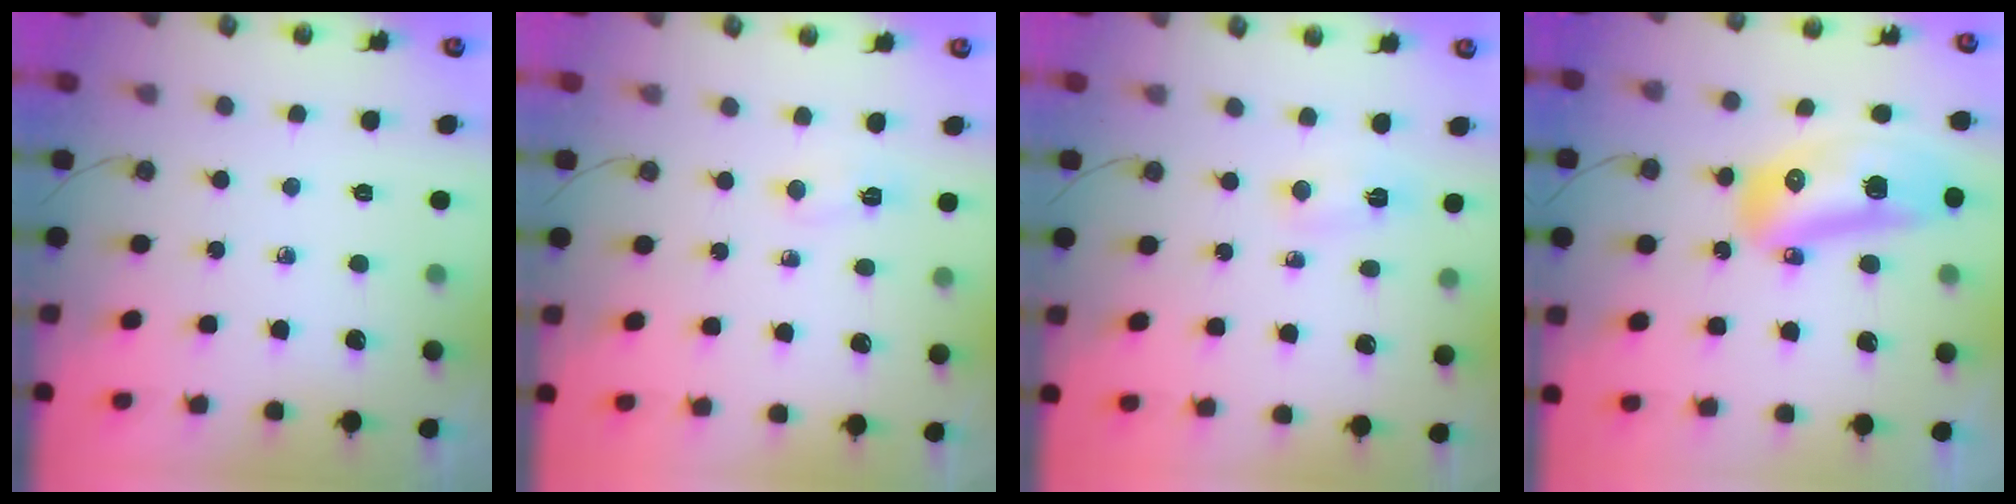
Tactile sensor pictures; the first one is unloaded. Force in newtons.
{"total": 4.1, "press": 3.8, "slide": 1.6}
{"total": 16.7, "press": 5.5, "slide": 15.8}
{"total": 15.9, "press": 15.8, "slide": 2.0}